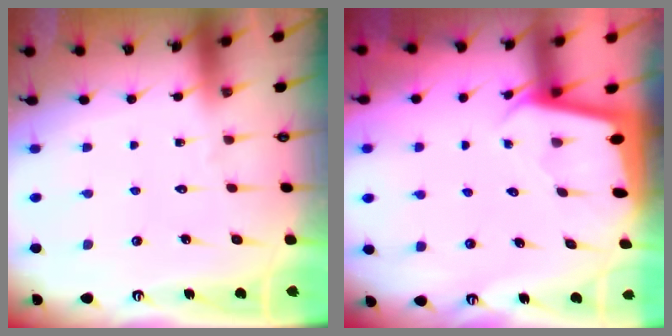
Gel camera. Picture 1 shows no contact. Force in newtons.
{"total": 1.8, "press": 1.8, "slide": 0.1}